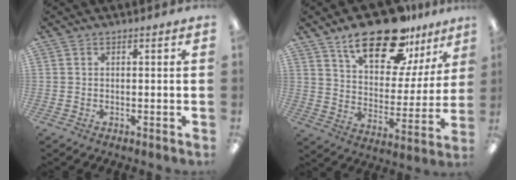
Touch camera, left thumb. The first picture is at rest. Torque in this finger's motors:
{"motor_torque": [0.24, 0.27, 1.48, -1.29, 0.18]}